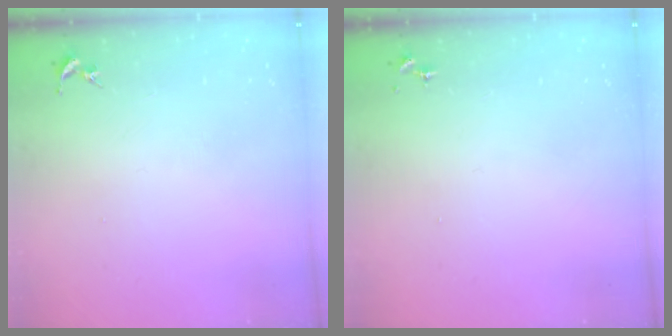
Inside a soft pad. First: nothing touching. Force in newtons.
{"total": 0.0}